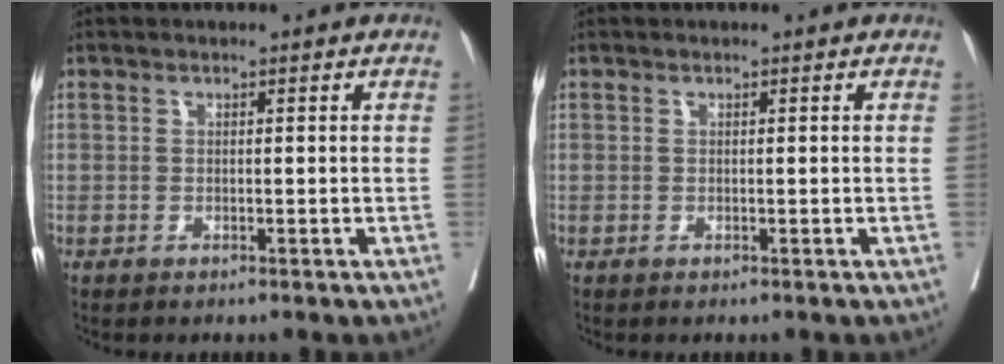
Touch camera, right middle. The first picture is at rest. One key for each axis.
{"total": 0.0}